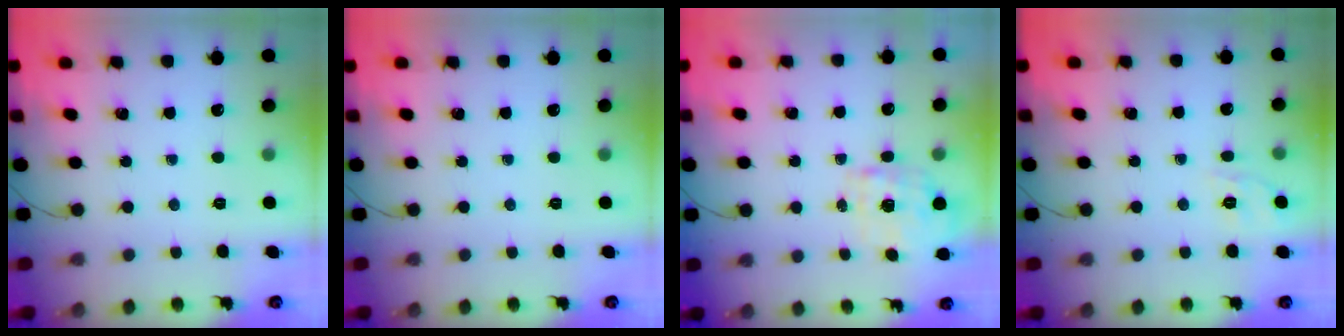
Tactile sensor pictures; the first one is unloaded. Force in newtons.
{"total": 0.0}
{"total": 2.0, "press": 1.9, "slide": 0.6}
{"total": 1.9, "press": 0.8, "slide": 1.6}